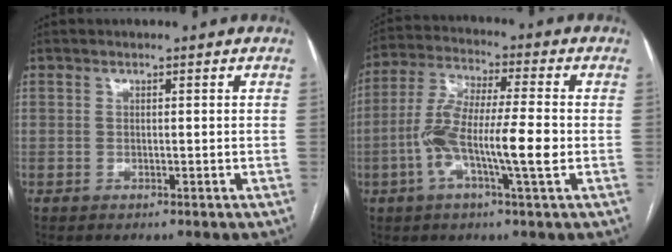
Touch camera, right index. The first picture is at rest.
{"total": 12.2, "force": [-2.6, 1.0, 11.8], "torque": [-0.232, 0.008, -0.056]}